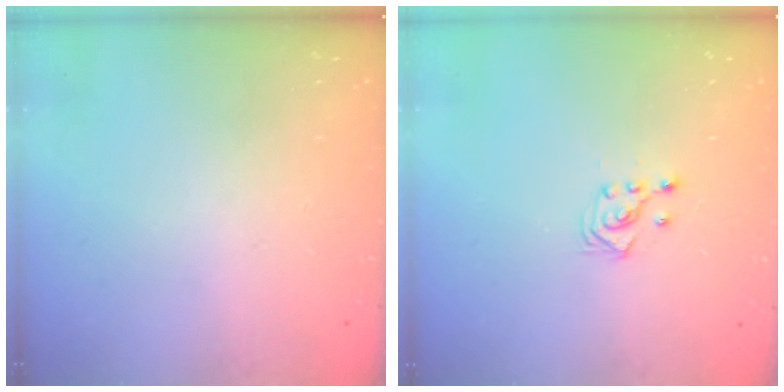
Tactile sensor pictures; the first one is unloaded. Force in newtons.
{"total": 3.0, "press": 2.8, "slide": 1.0}